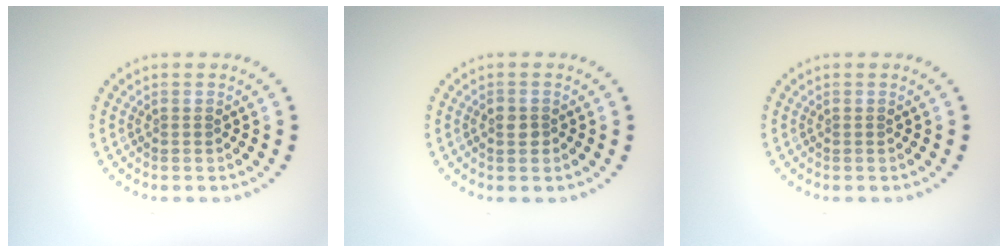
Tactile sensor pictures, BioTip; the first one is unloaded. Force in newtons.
{"total": 1.3, "press": 1.3, "slide": 0.3}
{"total": 0.0}